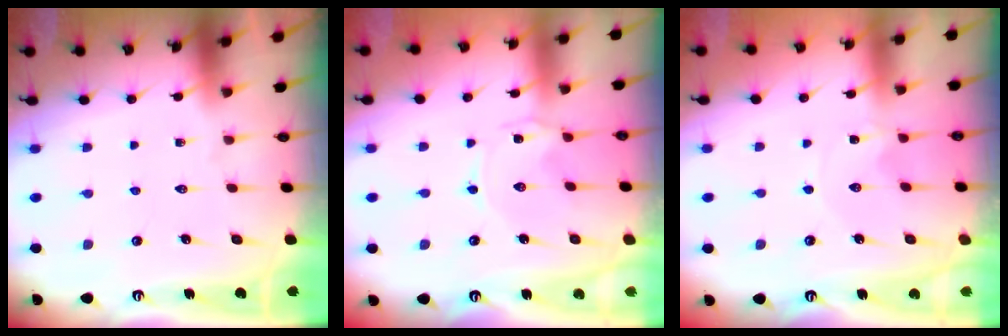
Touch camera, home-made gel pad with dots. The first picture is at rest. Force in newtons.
{"total": 0.7, "press": 0.7, "slide": 0.1}
{"total": 0.9, "press": 0.9, "slide": 0.1}